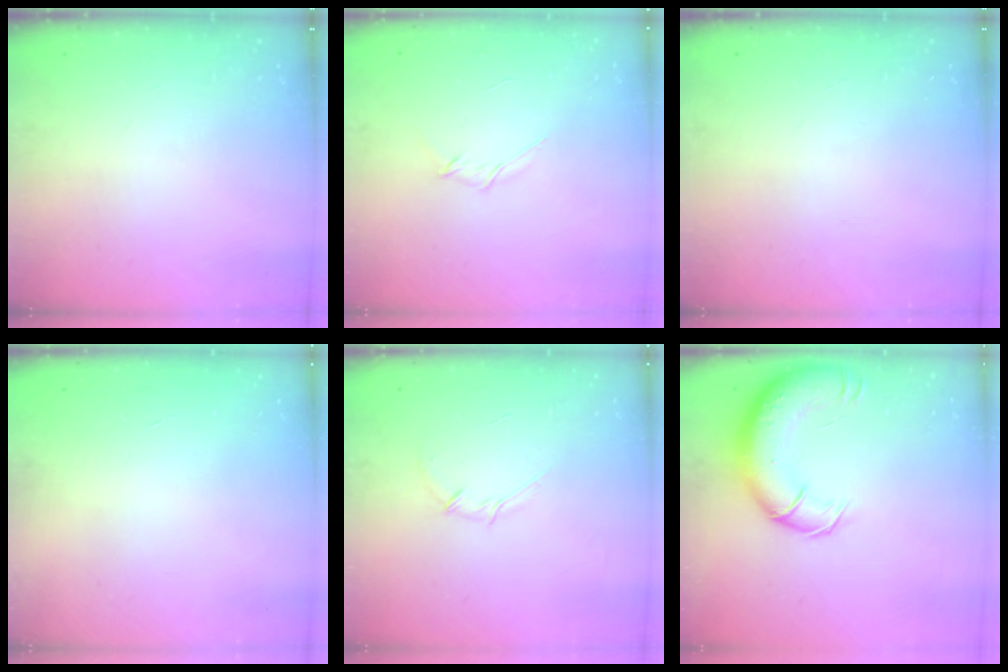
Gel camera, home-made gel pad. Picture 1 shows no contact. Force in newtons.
{"total": 2.6, "press": 2.5, "slide": 0.8}
{"total": 0.0}
{"total": 0.0}
{"total": 5.1, "press": 4.9, "slide": 1.4}
{"total": 16.1, "press": 15.6, "slide": 3.8}